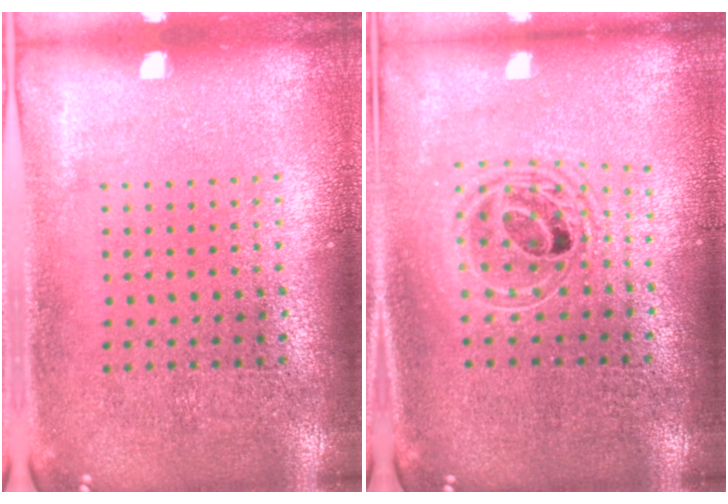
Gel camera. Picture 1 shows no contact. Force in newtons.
{"total": 1.7, "press": 1.4, "slide": 1.0}